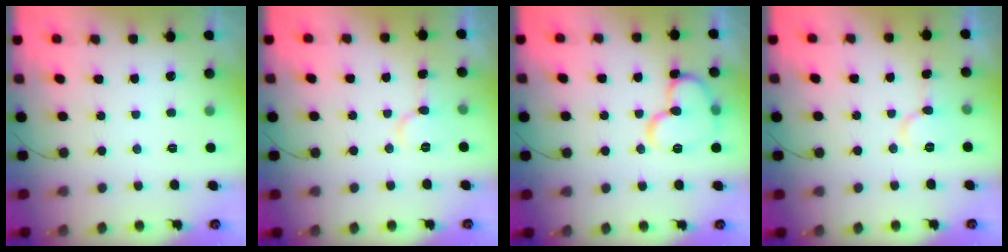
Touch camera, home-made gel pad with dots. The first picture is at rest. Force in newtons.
{"total": 6.3, "press": 6.3, "slide": 0.5}
{"total": 13.0, "press": 12.8, "slide": 2.2}
{"total": 6.3, "press": 6.3, "slide": 0.5}